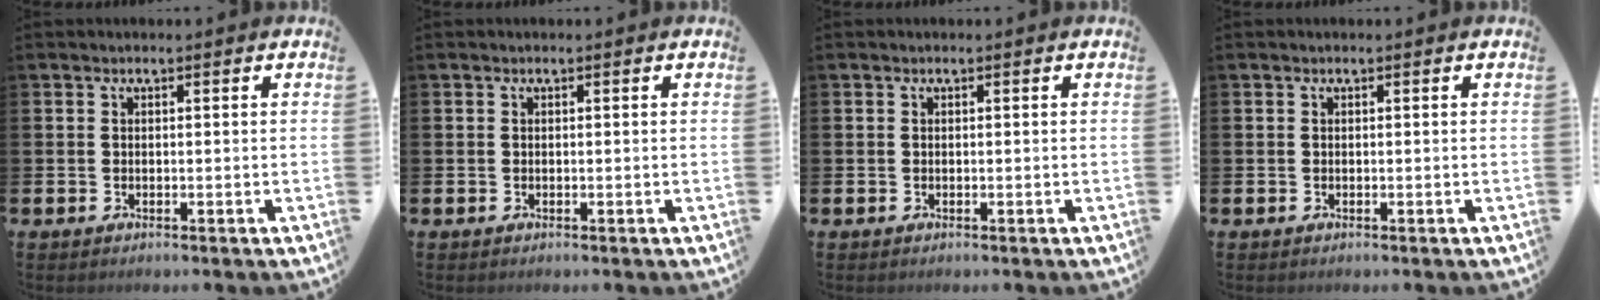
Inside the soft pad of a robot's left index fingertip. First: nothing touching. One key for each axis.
{"total": 0.0}
{"total": 0.0}
{"total": 0.0}